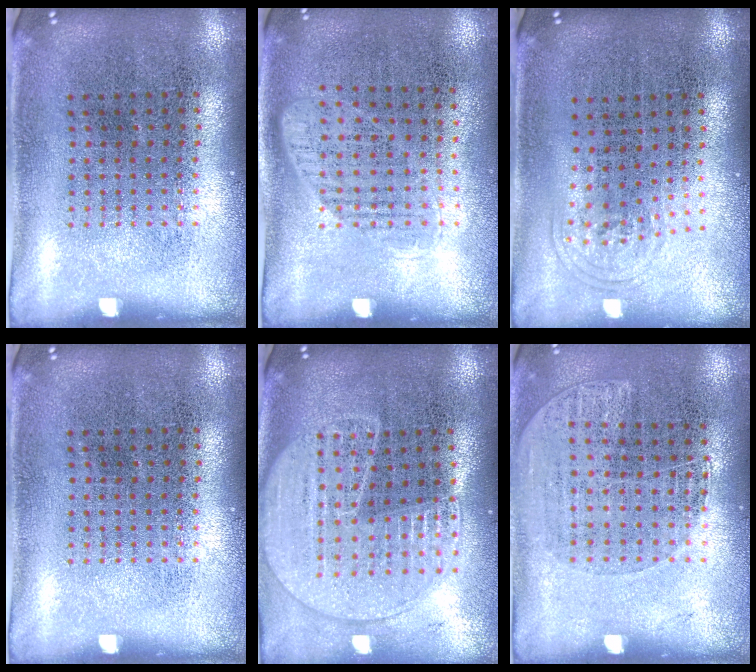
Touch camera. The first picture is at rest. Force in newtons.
{"total": 1.1, "press": 0.9, "slide": 0.6}
{"total": 0.9, "press": 0.6, "slide": 0.7}
{"total": 0.0}
{"total": 1.8, "press": 1.7, "slide": 0.7}
{"total": 1.1, "press": 0.9, "slide": 0.6}